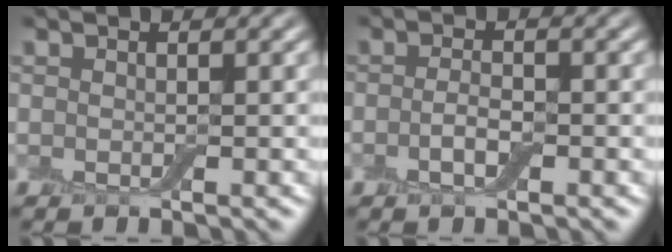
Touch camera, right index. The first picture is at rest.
{"total": 1.8, "force": [-0.6, 0.7, 1.5], "torque": [-0.033, 0.000, -0.016]}